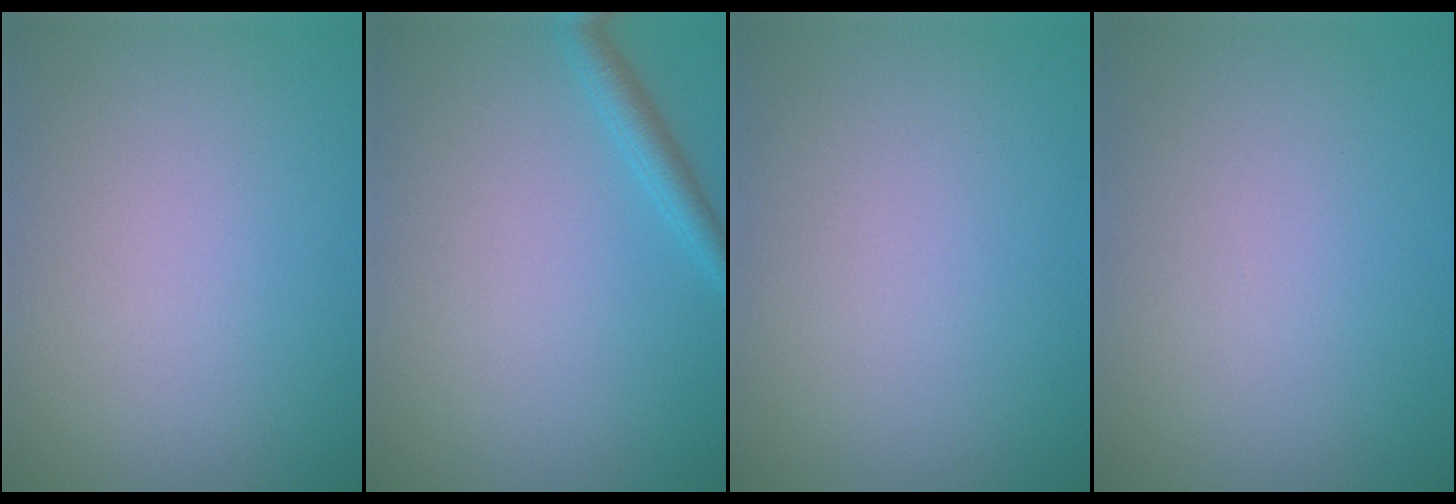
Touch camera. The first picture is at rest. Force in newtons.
{"total": 1.9, "press": 1.9, "slide": 0.1}
{"total": 0.0}
{"total": 0.0}